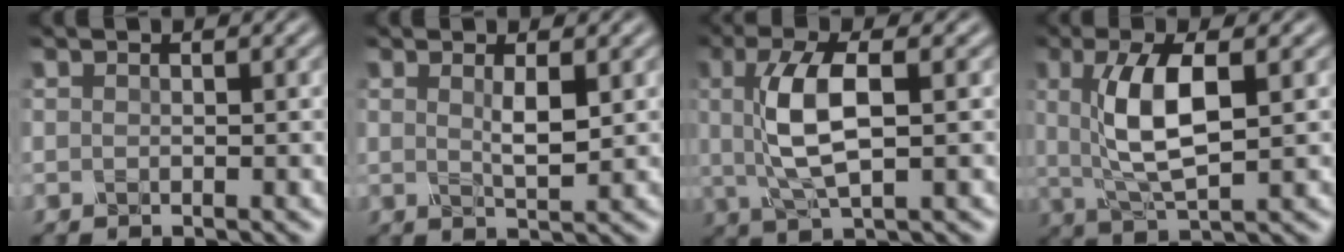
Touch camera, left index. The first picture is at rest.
{"total": 2.1, "force": [0.7, 0.4, 1.9], "torque": [-0.037, -0.004, 0.016]}
{"total": 6.0, "force": [0.8, 2.0, 5.6], "torque": [-0.116, 0.004, 0.014]}
{"total": 6.6, "force": [1.0, 2.3, 6.1], "torque": [-0.121, 0.001, 0.021]}